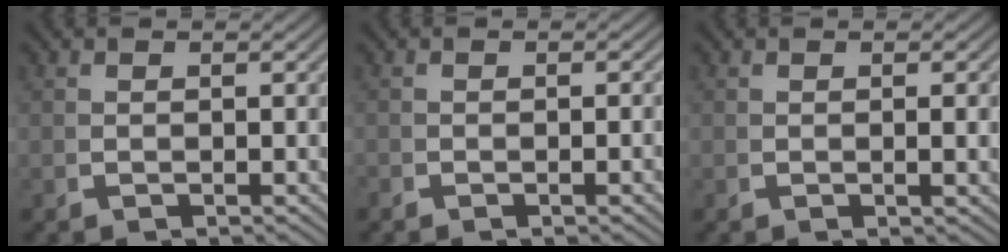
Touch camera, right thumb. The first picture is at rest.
{"total": 1.0, "force": [-0.5, -0.1, 0.8], "torque": [-0.010, 0.005, -0.010]}
{"total": 1.3, "force": [0.1, 0.1, 1.3], "torque": [-0.021, 0.003, 0.002]}